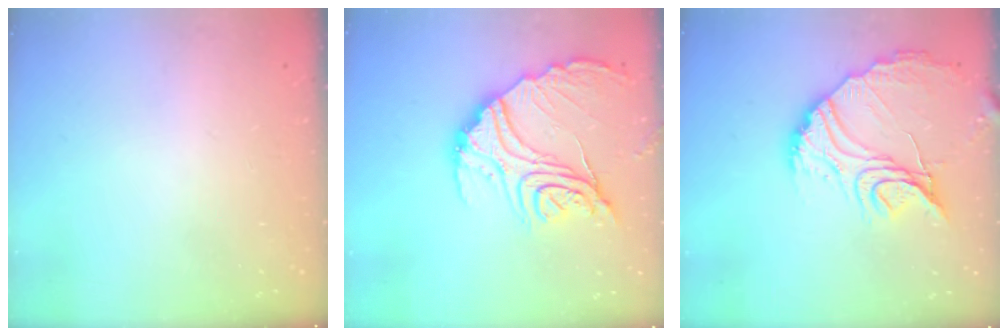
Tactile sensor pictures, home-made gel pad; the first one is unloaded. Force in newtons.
{"total": 20.8, "press": 20.7, "slide": 1.8}
{"total": 16.8, "press": 16.7, "slide": 1.3}